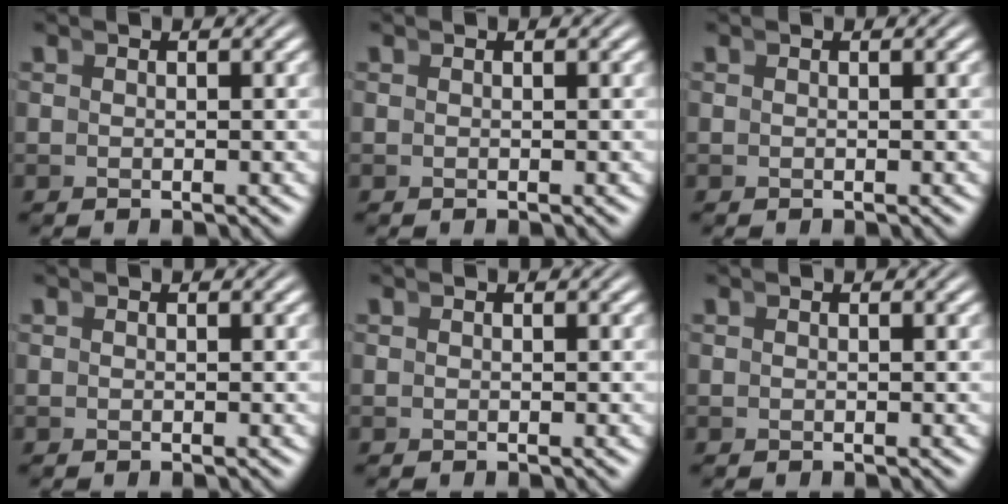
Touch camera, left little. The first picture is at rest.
{"total": 0.0}
{"total": 0.0}
{"total": 0.0}
{"total": 0.0}
{"total": 0.0}